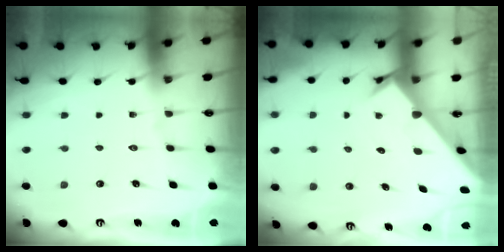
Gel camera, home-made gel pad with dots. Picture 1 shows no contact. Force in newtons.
{"total": 2.3, "press": 2.3, "slide": 0.2}